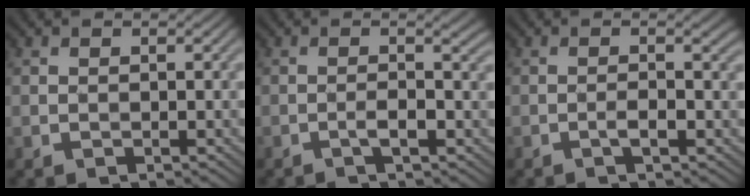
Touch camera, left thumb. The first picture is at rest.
{"total": 2.8, "force": [-0.8, 0.1, 2.7], "torque": [-0.046, 0.008, -0.017]}
{"total": 2.3, "force": [-0.7, 0.0, 2.2], "torque": [-0.041, 0.007, -0.015]}